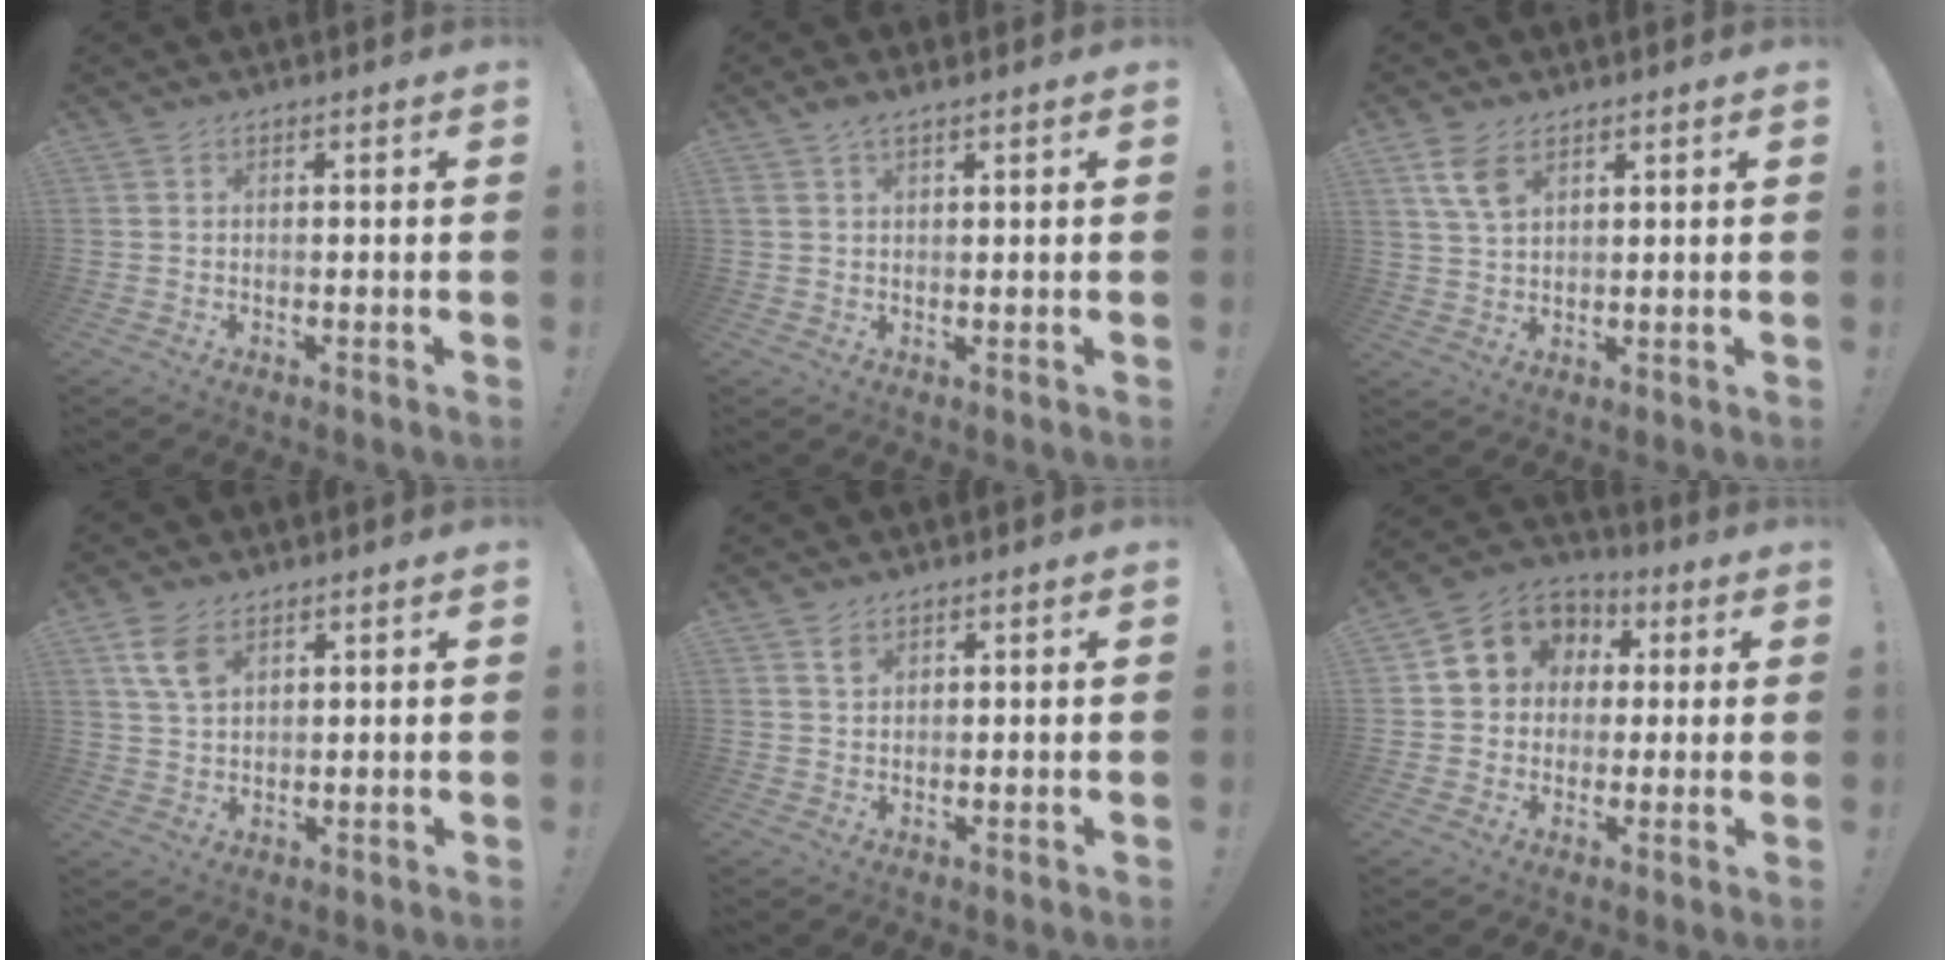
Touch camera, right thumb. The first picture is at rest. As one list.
[{"total": 2.5, "force": [1.8, 0.6, 1.7], "torque": [-0.035, -0.003, 0.032]}, {"total": 6.7, "force": [3.8, 3.5, 4.4], "torque": [-0.074, -0.015, 0.071]}, {"total": 6.7, "force": [3.6, 3.7, 4.2], "torque": [-0.074, -0.014, 0.070]}, {"total": 1.9, "force": [1.4, 1.0, 0.7], "torque": [0.000, -0.010, 0.024]}, {"total": 10.2, "force": [2.1, 9.2, 3.9], "torque": [-0.049, -0.004, 0.047]}]